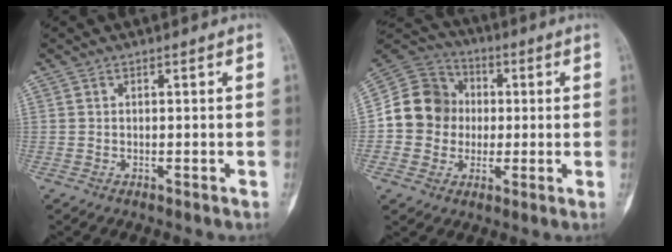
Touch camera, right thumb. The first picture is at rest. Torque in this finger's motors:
{"motor_torque": [1.39, 1.38, 0.27, -0.24, 0.06]}